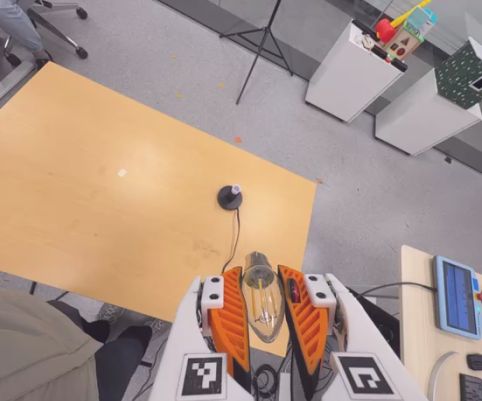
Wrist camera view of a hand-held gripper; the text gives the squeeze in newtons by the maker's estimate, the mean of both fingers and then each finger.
{"total": 21.7, "left": 23.6, "right": 19.7}